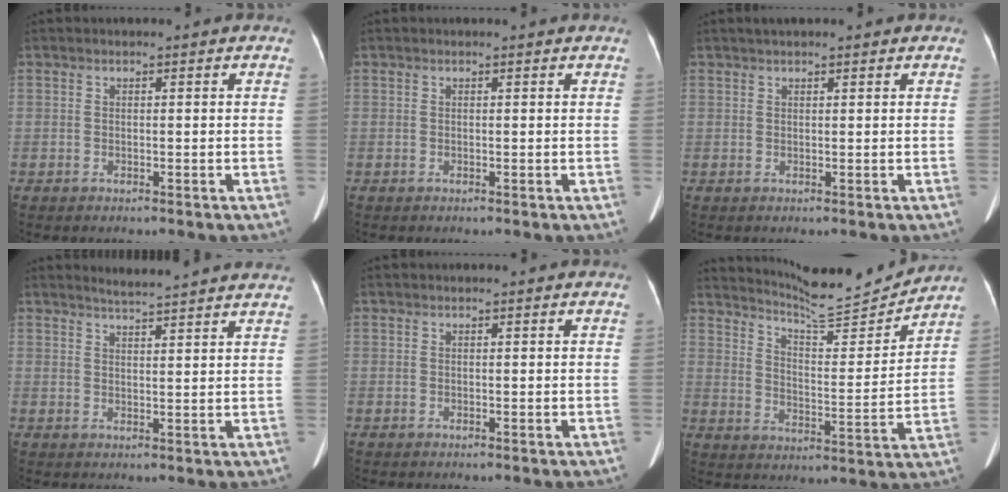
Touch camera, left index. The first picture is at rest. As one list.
[{"total": 0.7, "force": [0.7, 0.0, 0.2], "torque": [-0.008, 0.001, 0.007]}, {"total": 2.0, "force": [1.3, 0.5, 1.5], "torque": [-0.018, 0.026, 0.021]}, {"total": 9.0, "force": [8.6, -0.5, 2.6], "torque": [-0.044, 0.008, 0.100]}, {"total": 0.0}, {"total": 11.2, "force": [11.0, -0.9, 1.4], "torque": [-0.030, -0.025, 0.169]}]